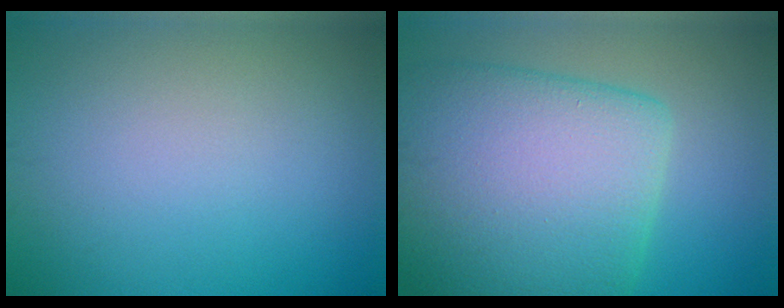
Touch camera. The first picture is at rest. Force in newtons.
{"total": 12.2, "press": 12.2, "slide": 0.7}